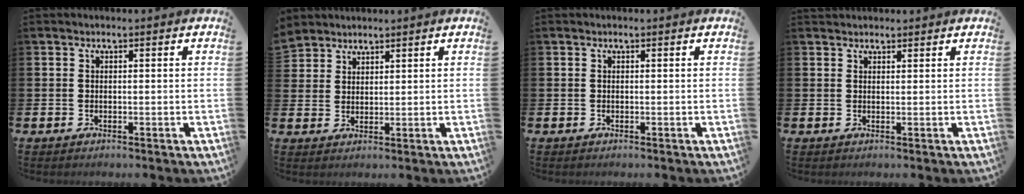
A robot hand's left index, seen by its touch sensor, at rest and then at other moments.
{"total": 3.2, "force": [3.0, 0.9, -0.5], "torque": [0.008, -0.016, 0.058]}
{"total": 0.0}
{"total": 1.2, "force": [1.2, 0.4, -0.1], "torque": [0.006, 0.002, 0.021]}